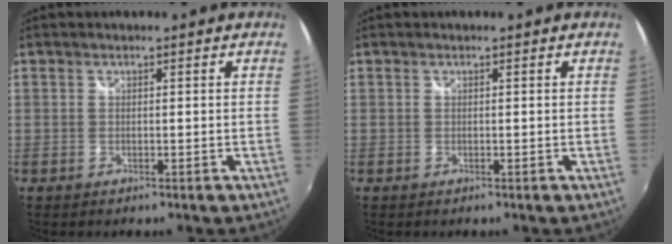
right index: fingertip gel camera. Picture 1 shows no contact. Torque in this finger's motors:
{"motor_torque": [0.00, 0.00, 0.00, 0.00]}